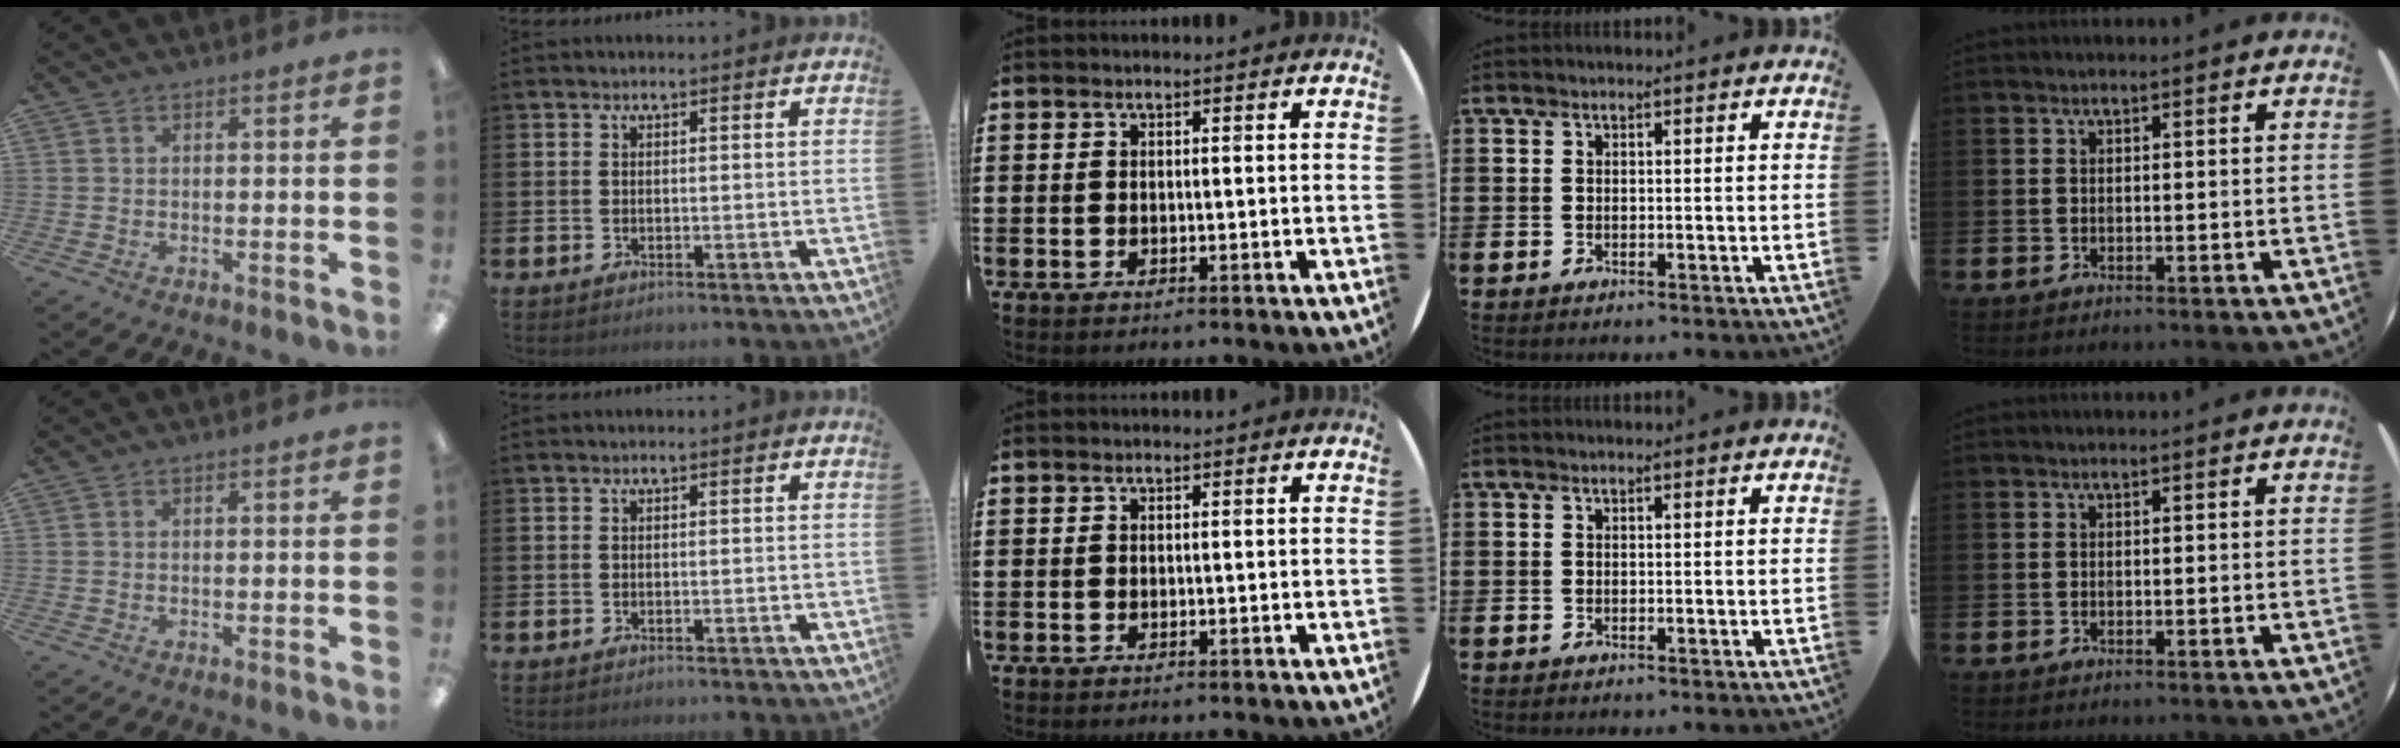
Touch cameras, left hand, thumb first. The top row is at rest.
{}